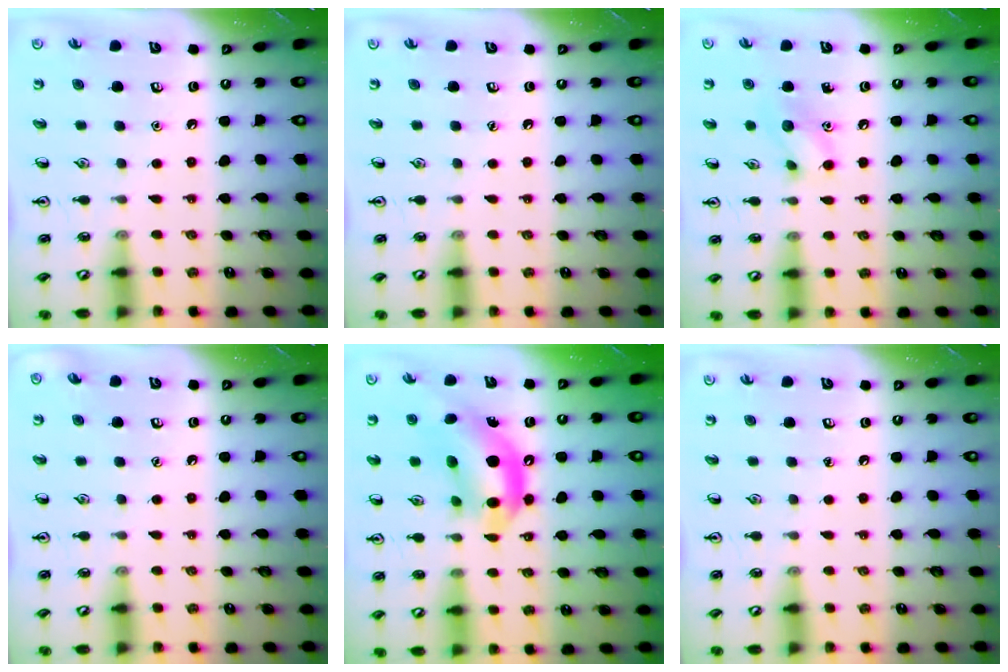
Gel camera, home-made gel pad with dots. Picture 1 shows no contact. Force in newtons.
{"total": 0.0}
{"total": 7.9, "press": 7.9, "slide": 0.5}
{"total": 0.0}
{"total": 13.3, "press": 12.7, "slide": 3.9}
{"total": 0.0}